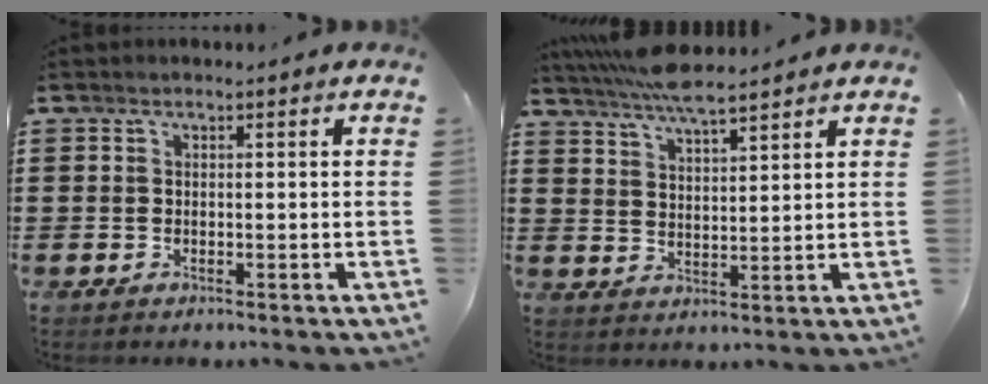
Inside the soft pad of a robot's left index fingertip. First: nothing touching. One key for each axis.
{"total": 5.5, "fx": 5.0, "fy": 0.2, "fz": 2.2, "tx": -0.058, "ty": -0.017, "tz": 0.091}